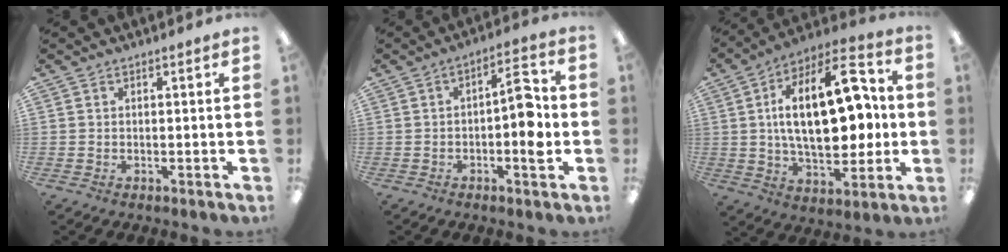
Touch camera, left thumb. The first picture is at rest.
{"total": 7.2, "force": [-1.4, 2.4, 6.7], "torque": [-0.096, 0.014, -0.025]}
{"total": 24.7, "force": [2.7, 13.0, 20.8], "torque": [-0.341, 0.003, 0.041]}